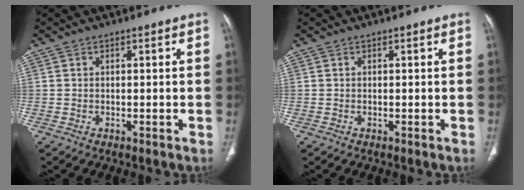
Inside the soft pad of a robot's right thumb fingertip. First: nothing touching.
{"total": 0.0}